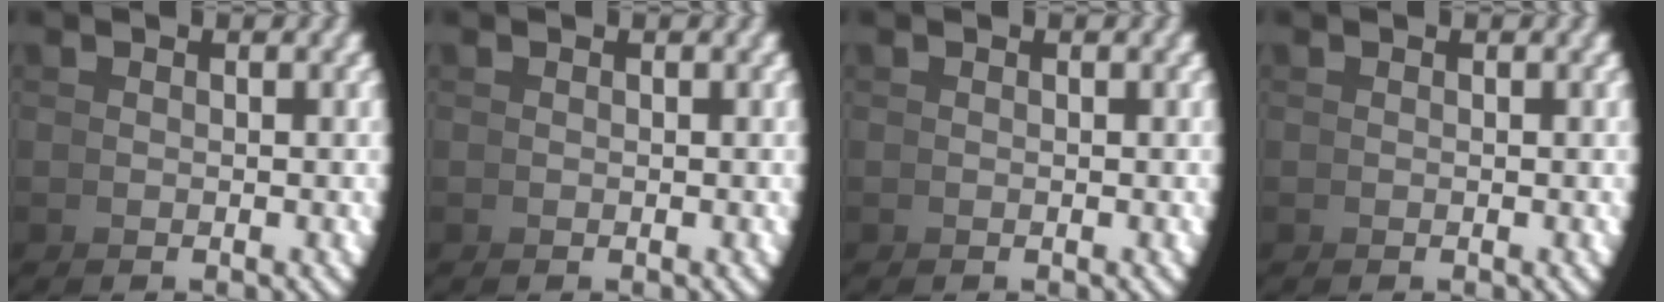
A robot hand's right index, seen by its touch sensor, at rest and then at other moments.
{"total": 0.0}
{"total": 0.0}
{"total": 0.0}